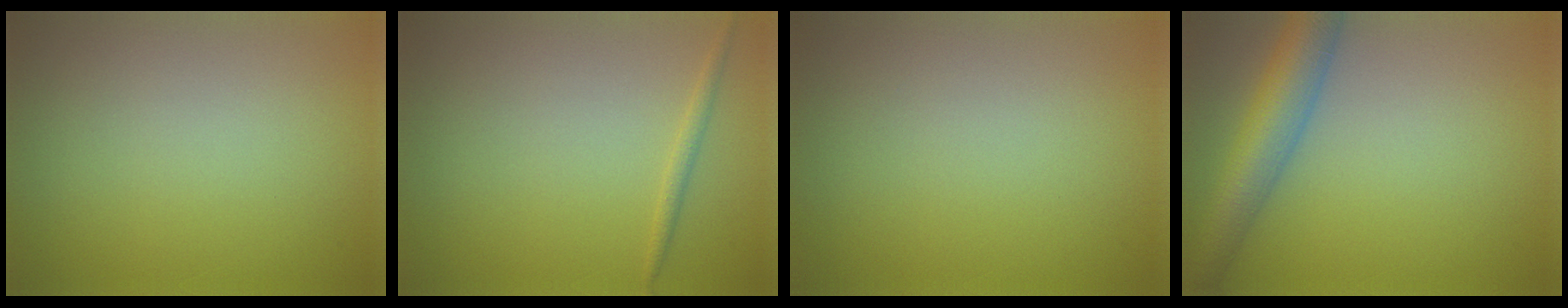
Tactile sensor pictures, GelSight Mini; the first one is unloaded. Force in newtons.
{"total": 0.9, "press": 0.9, "slide": 0.1}
{"total": 0.0}
{"total": 5.9, "press": 5.9, "slide": 0.2}